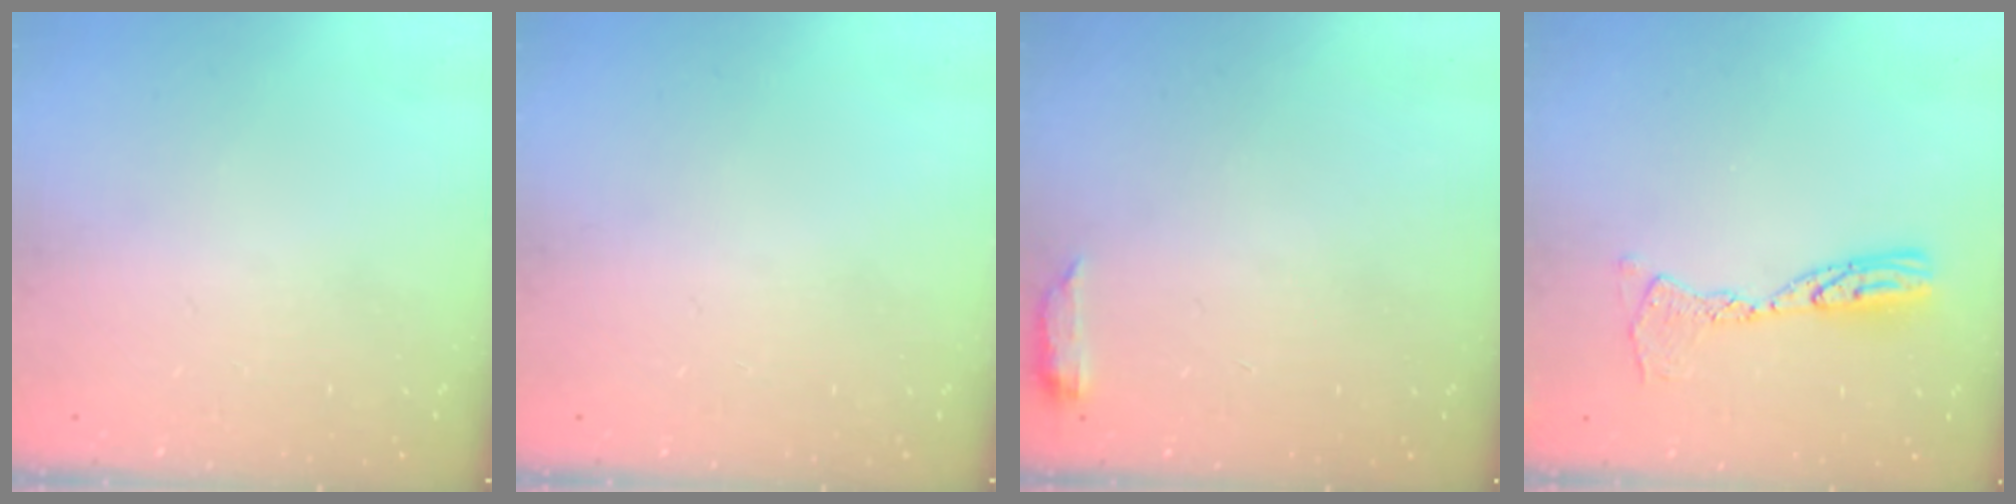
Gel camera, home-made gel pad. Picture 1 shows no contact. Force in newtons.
{"total": 0.0}
{"total": 3.5, "press": 3.5, "slide": 0.6}
{"total": 10.3, "press": 10.3, "slide": 1.0}